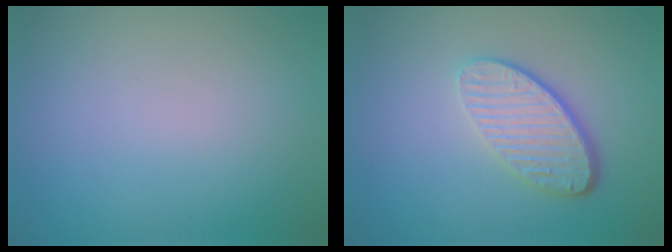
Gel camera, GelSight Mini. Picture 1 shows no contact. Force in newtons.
{"total": 4.6, "press": 3.3, "slide": 3.2}